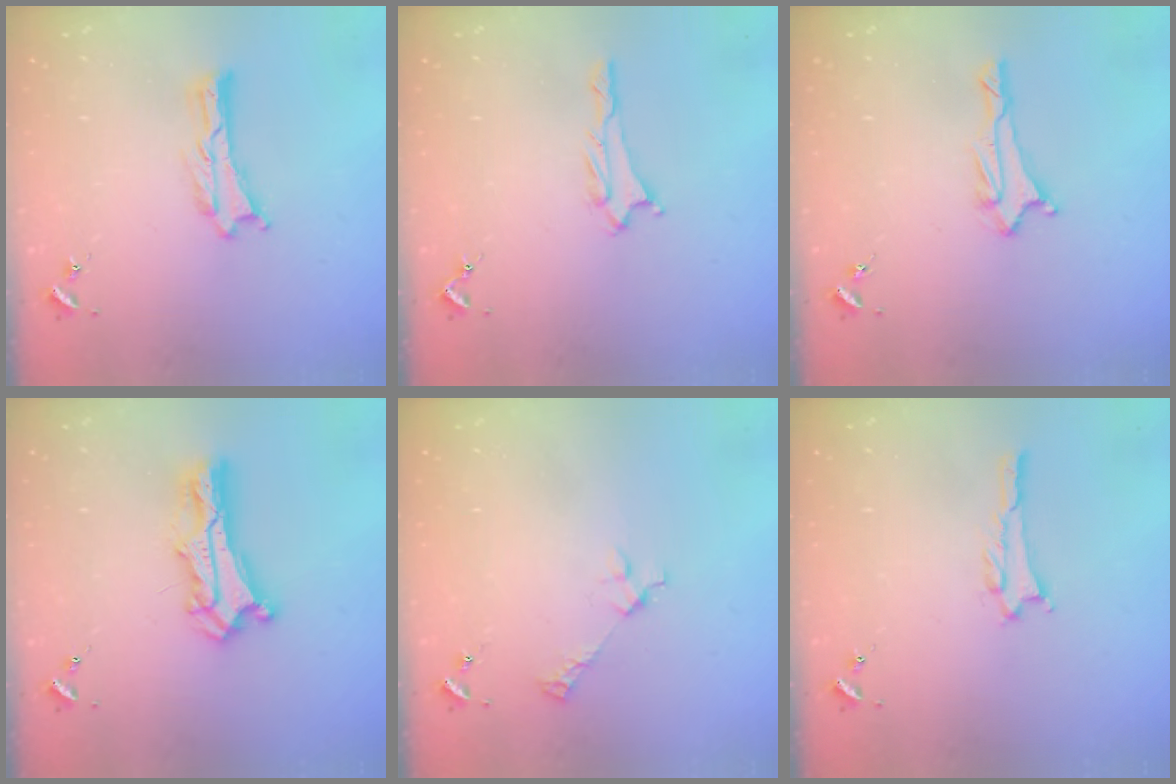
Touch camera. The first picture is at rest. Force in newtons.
{"total": 1.1, "press": 1.0, "slide": 0.1}
{"total": 1.7, "press": 1.6, "slide": 0.6}
{"total": 6.7, "press": 6.7, "slide": 0.5}
{"total": 2.6, "press": 2.6, "slide": 0.3}
{"total": 0.6, "press": 0.6, "slide": 0.1}